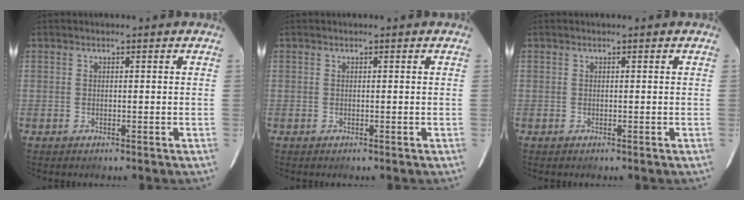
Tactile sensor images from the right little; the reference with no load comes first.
{"total": 0.0}
{"total": 0.0}